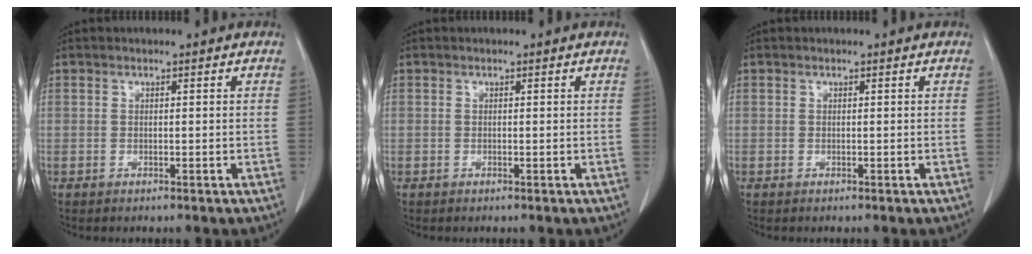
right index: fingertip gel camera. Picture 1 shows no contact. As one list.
[{"total": 0.0}, {"total": 0.0}]